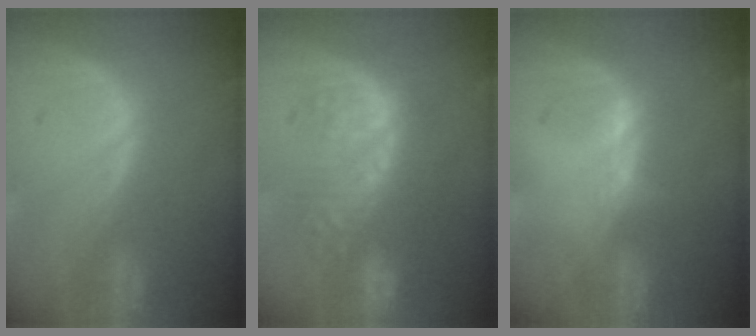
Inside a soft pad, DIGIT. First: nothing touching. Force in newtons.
{"total": 9.1, "press": 8.7, "slide": 2.6}
{"total": 1.0, "press": 0.8, "slide": 0.5}